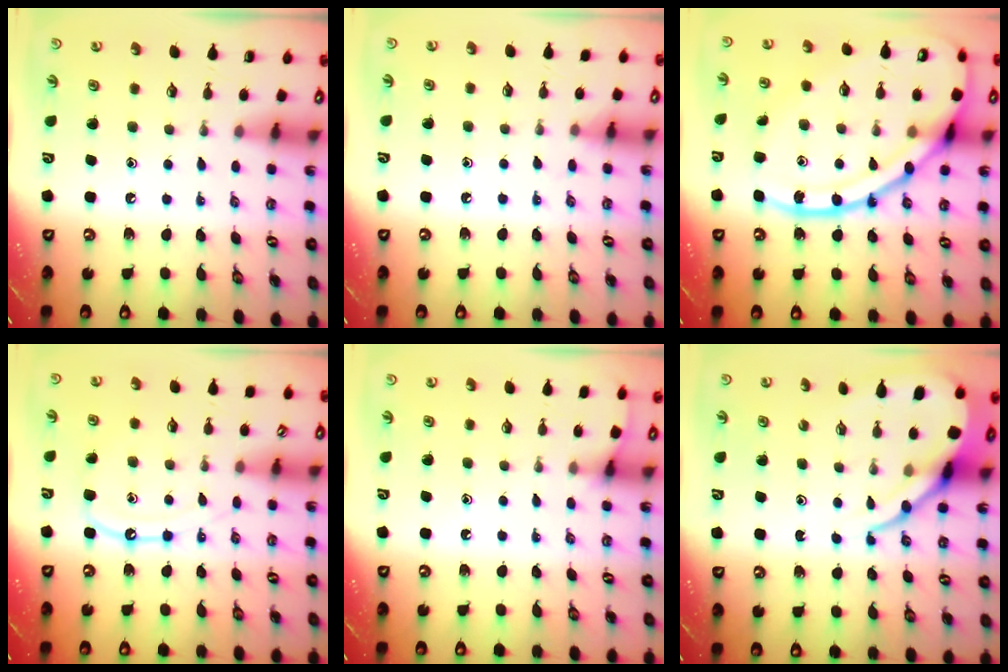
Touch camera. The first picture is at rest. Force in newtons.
{"total": 5.8, "press": 5.8, "slide": 0.8}
{"total": 22.5, "press": 22.4, "slide": 2.1}
{"total": 10.7, "press": 10.7, "slide": 1.0}
{"total": 4.0, "press": 4.0, "slide": 0.3}
{"total": 12.2, "press": 12.2, "slide": 1.3}